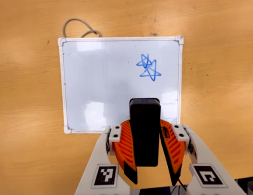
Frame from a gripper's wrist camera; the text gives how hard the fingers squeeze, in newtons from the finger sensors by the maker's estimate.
{"total": 9.7, "left": 8.0, "right": 11.4}